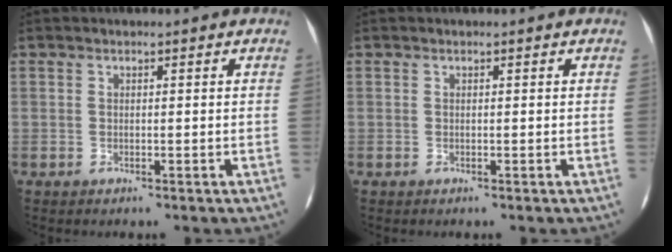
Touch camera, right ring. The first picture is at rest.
{"total": 0.0}